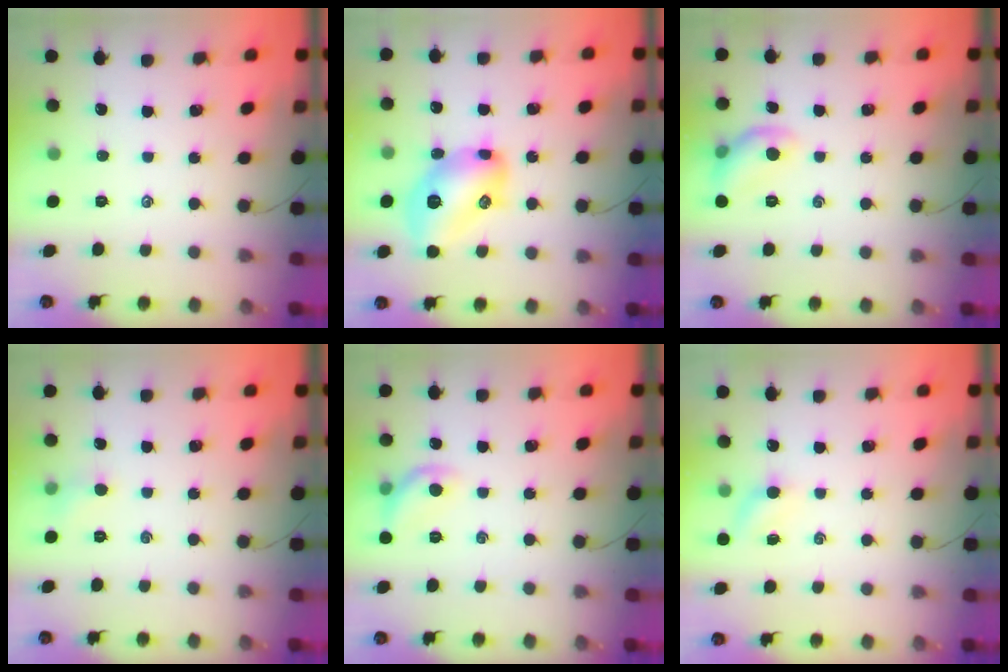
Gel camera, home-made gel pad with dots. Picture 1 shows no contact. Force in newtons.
{"total": 15.4, "press": 15.4, "slide": 0.7}
{"total": 8.4, "press": 8.3, "slide": 1.4}
{"total": 3.9, "press": 3.6, "slide": 1.4}
{"total": 8.1, "press": 8.1, "slide": 0.8}
{"total": 5.7, "press": 5.6, "slide": 1.2}